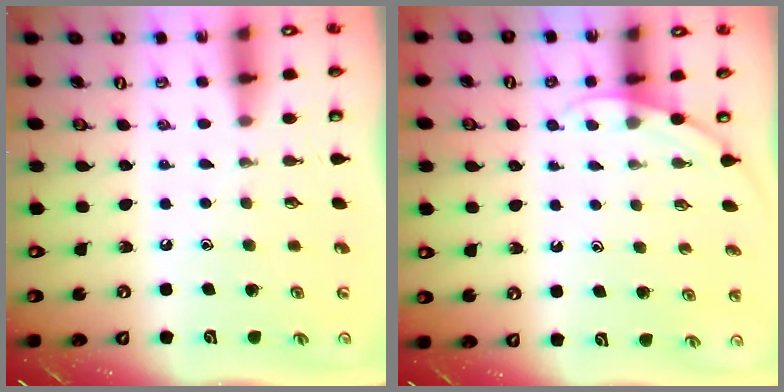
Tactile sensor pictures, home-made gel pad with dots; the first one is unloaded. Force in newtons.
{"total": 4.0, "press": 4.0, "slide": 0.3}